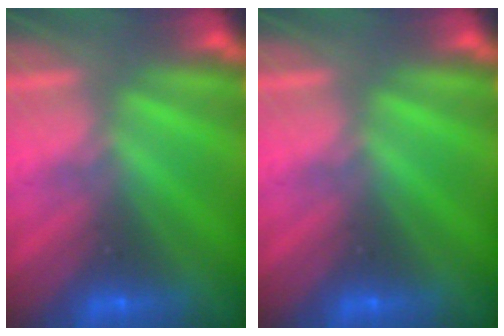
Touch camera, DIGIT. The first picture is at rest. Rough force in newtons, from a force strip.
{"total": 0.0}